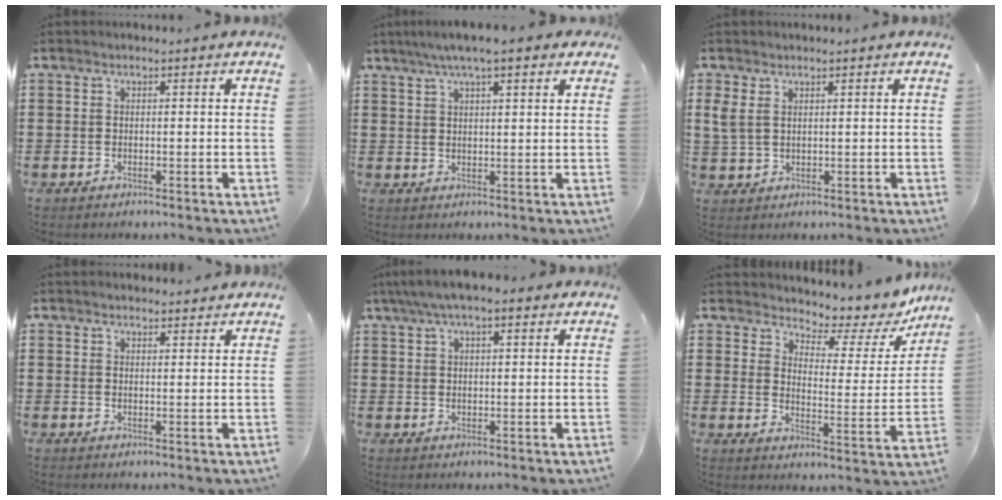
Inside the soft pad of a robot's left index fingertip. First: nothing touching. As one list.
[{"total": 5.4, "force": [3.8, 0.6, 3.8], "torque": [-0.082, 0.005, 0.067]}, {"total": 2.4, "force": [1.2, 1.3, 1.6], "torque": [-0.044, 0.003, 0.021]}, {"total": 1.5, "force": [1.5, 0.2, 0.1], "torque": [-0.005, 0.003, 0.029]}, {"total": 4.1, "force": [2.5, 1.2, 3.1], "torque": [-0.063, 0.008, 0.043]}, {"total": 4.6, "force": [4.2, 1.2, 1.3], "torque": [-0.030, -0.041, 0.061]}]